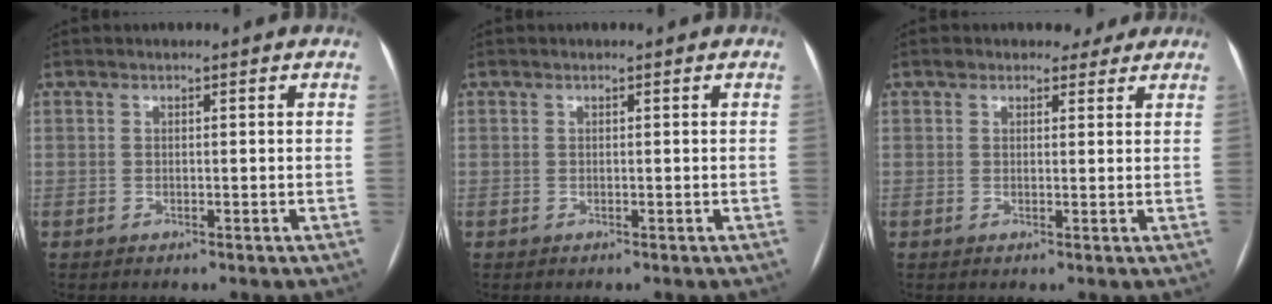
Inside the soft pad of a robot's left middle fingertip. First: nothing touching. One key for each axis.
{"total": 0.0}
{"total": 3.8, "fx": 3.1, "fy": 2.1, "fz": 0.9, "tx": -0.001, "ty": 0.016, "tz": 0.039}